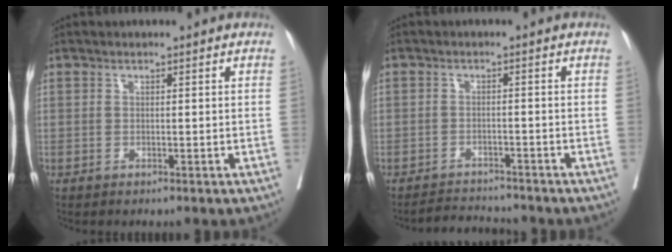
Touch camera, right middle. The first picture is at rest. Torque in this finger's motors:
{"motor_torque": [-0.16, -0.11, -0.19, -0.13]}